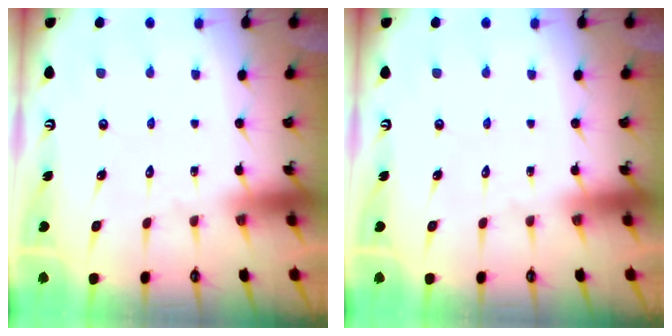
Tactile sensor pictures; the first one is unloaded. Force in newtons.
{"total": 0.0}